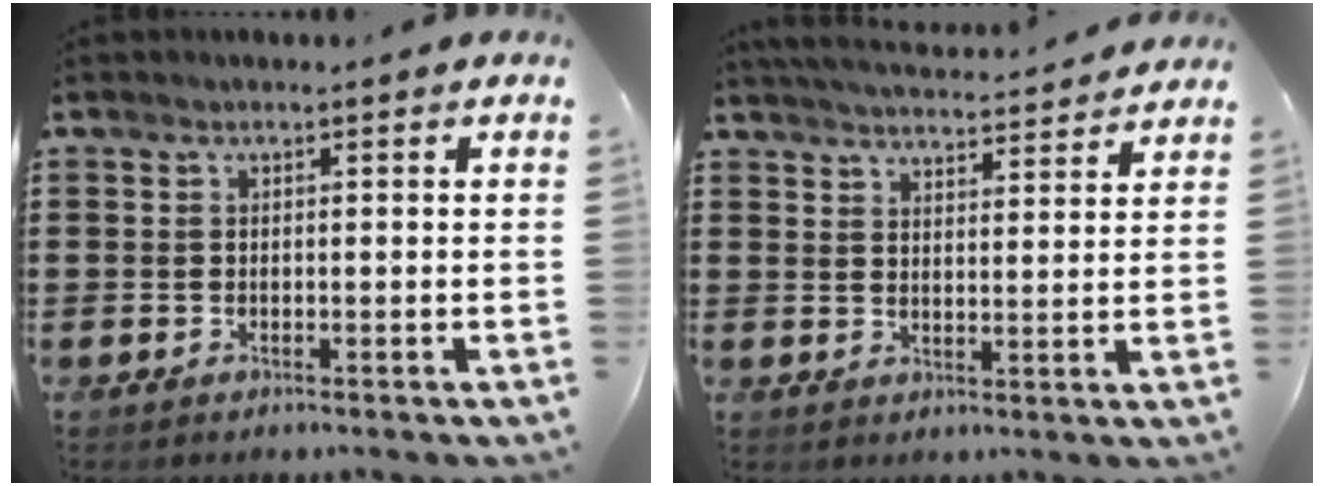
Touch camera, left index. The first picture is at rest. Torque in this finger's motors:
{"motor_torque": [1.05, -1.09, 0.01, -0.01]}